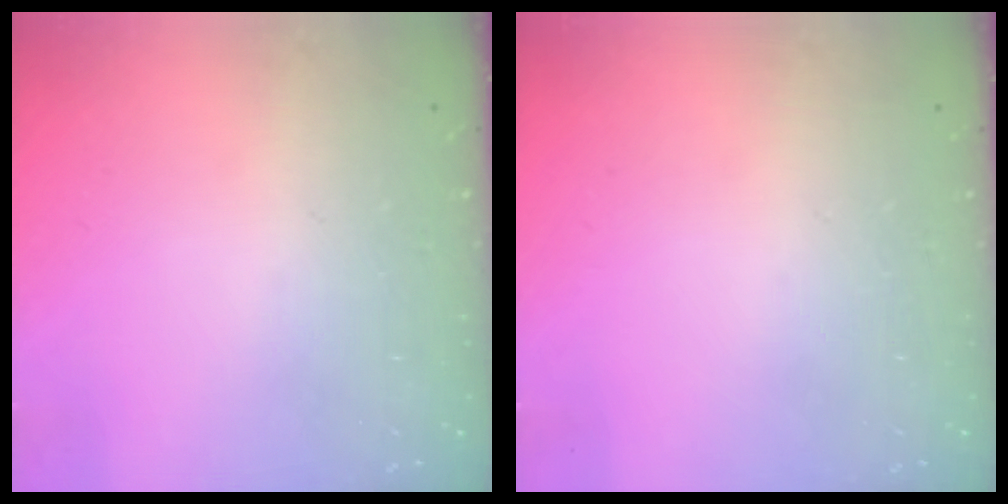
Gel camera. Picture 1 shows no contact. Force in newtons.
{"total": 0.0}